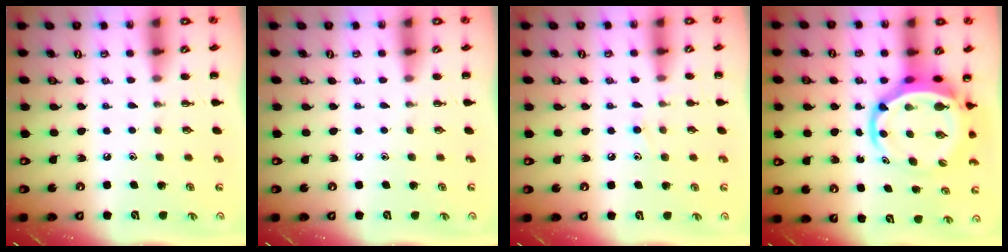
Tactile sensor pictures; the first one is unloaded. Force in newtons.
{"total": 0.0}
{"total": 7.7, "press": 7.3, "slide": 2.4}
{"total": 8.6, "press": 8.2, "slide": 2.8}